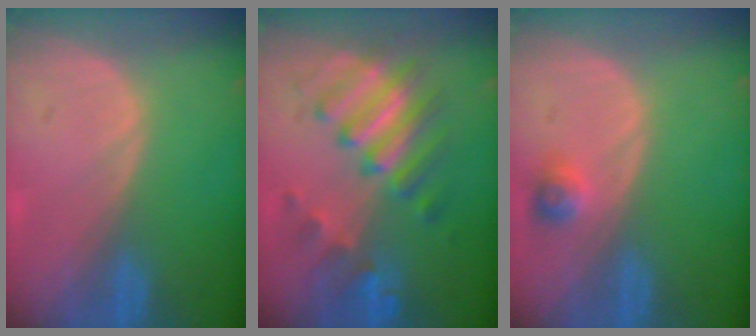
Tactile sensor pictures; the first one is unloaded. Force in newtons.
{"total": 8.0, "press": 8.0, "slide": 0.2}
{"total": 2.2, "press": 2.2, "slide": 0.2}